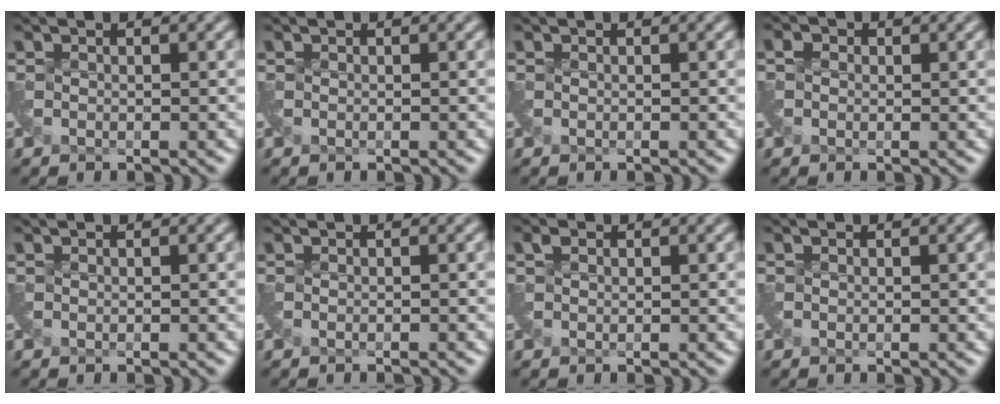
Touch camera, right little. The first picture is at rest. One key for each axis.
{"total": 0.0}
{"total": 0.0}
{"total": 1.1, "fx": -0.6, "fy": 0.5, "fz": -0.8, "tx": 0.014, "ty": -0.006, "tz": -0.008}
{"total": 0.0}
{"total": 0.9, "fx": -0.9, "fy": -0.1, "fz": 0.2, "tx": -0.003, "ty": -0.015, "tz": -0.020}
{"total": 0.7, "fx": -0.1, "fy": 0.1, "fz": -0.7, "tx": 0.011, "ty": -0.004, "tz": 0.003}
{"total": 0.0}